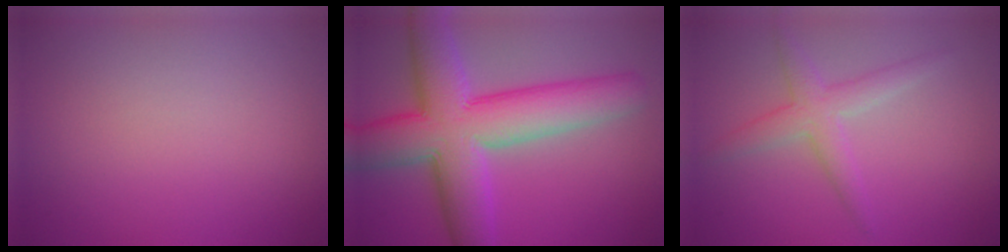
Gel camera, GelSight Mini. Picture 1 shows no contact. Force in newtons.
{"total": 11.2, "press": 11.2, "slide": 0.4}
{"total": 3.0, "press": 3.0, "slide": 0.1}